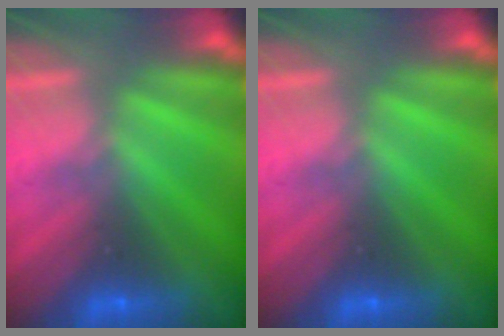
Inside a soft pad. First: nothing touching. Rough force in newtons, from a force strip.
{"total": 0.0}